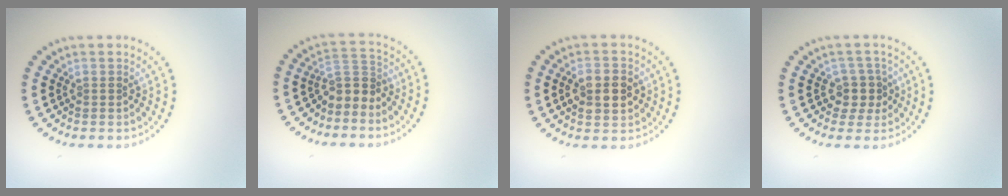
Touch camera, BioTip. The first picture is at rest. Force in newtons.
{"total": 2.6, "press": 2.0, "slide": 1.8}
{"total": 3.9, "press": 3.9, "slide": 0.2}
{"total": 2.5, "press": 2.0, "slide": 1.4}